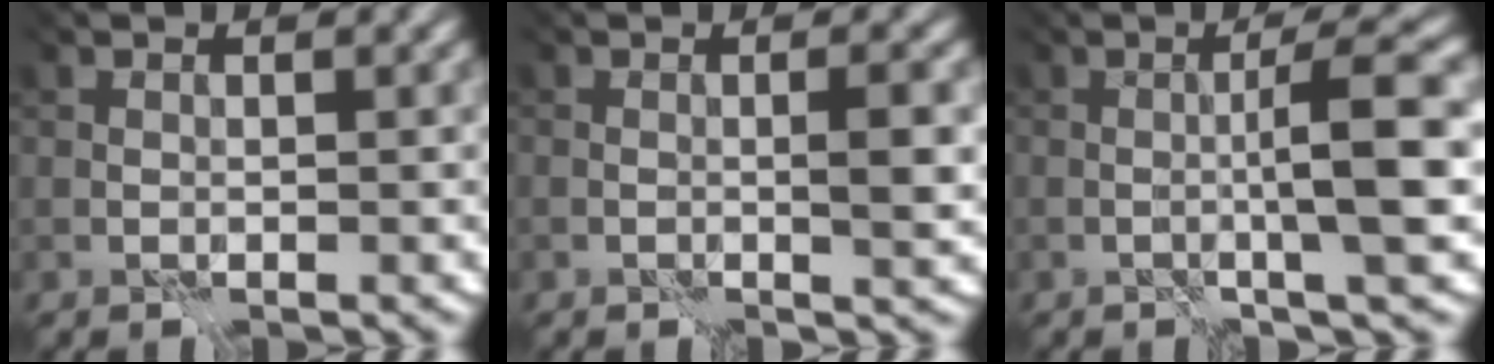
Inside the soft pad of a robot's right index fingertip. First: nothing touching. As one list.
[{"total": 2.0, "force": [-0.3, 0.0, 2.0], "torque": [-0.030, -0.001, -0.006]}, {"total": 4.9, "force": [-0.5, 0.0, 4.9], "torque": [-0.078, 0.010, -0.010]}]